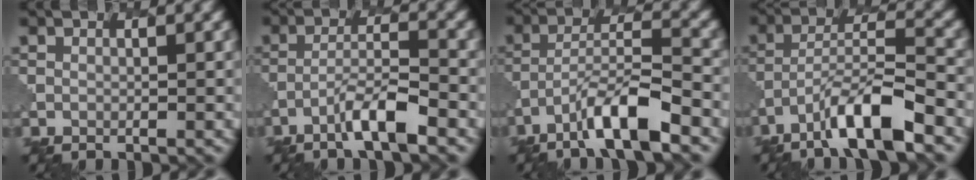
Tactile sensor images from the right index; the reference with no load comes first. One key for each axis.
{"total": 4.3, "fx": -2.7, "fy": 0.5, "fz": 3.3, "tx": -0.059, "ty": 0.009, "tz": -0.054}
{"total": 7.1, "fx": -4.6, "fy": 1.5, "fz": 5.3, "tx": -0.092, "ty": 0.009, "tz": -0.079}
{"total": 7.9, "fx": -5.0, "fy": 1.8, "fz": 5.8, "tx": -0.099, "ty": 0.009, "tz": -0.086}